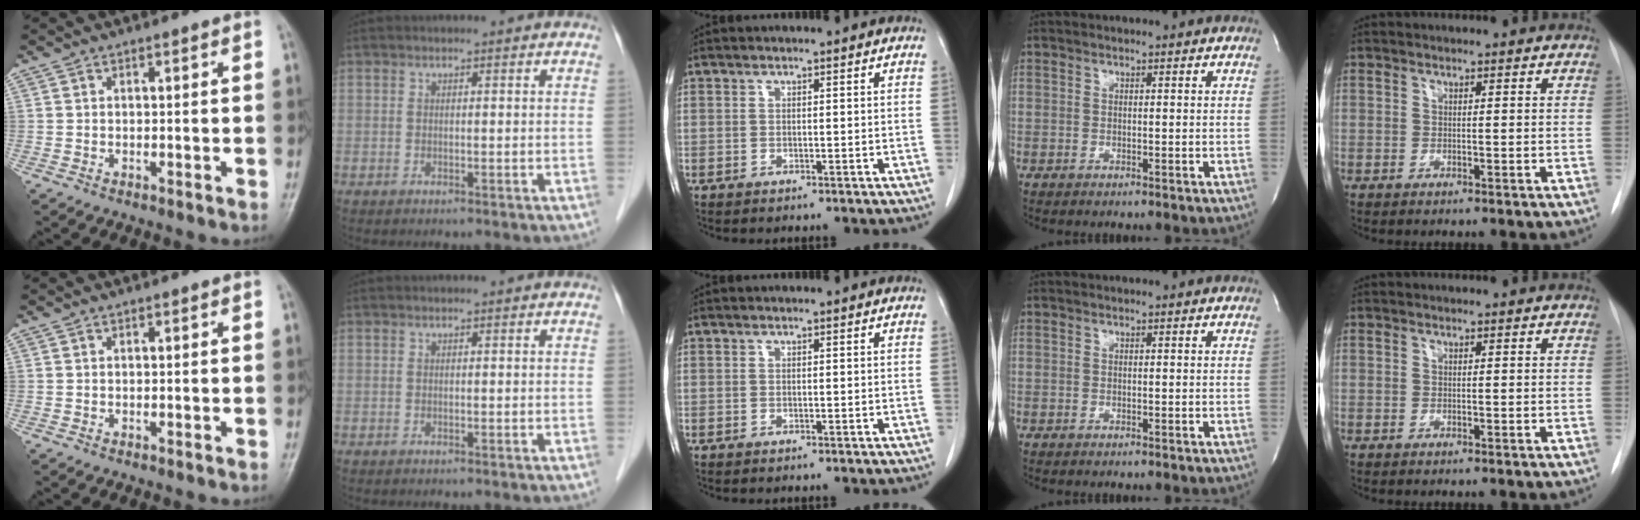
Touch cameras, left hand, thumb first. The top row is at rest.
{}